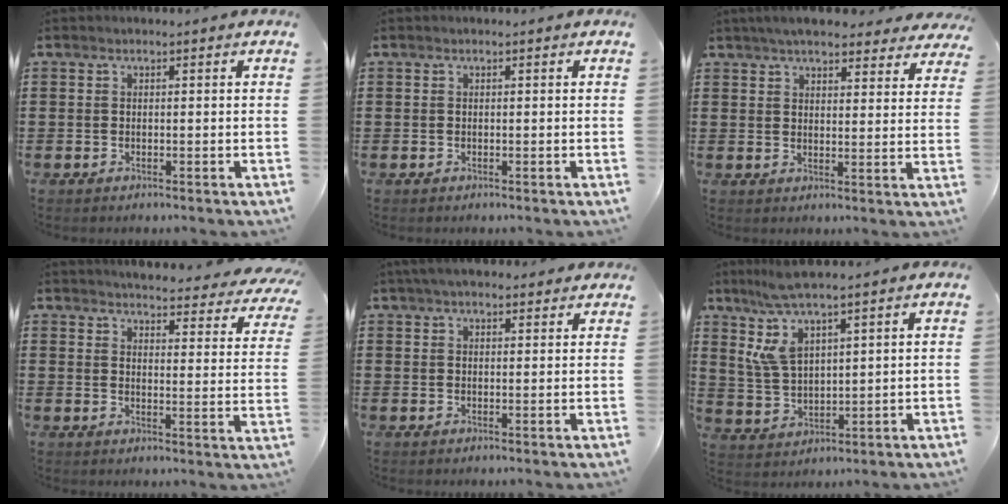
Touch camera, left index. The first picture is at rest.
{"total": 0.0}
{"total": 5.4, "force": [5.0, 0.8, 1.8], "torque": [-0.051, -0.008, 0.092]}
{"total": 4.3, "force": [4.2, -0.2, 1.0], "torque": [-0.023, -0.039, 0.068]}
{"total": 3.5, "force": [3.0, 0.8, 1.5], "torque": [-0.036, 0.002, 0.056]}
{"total": 8.0, "force": [5.1, 2.1, 5.8], "torque": [-0.138, -0.012, 0.087]}